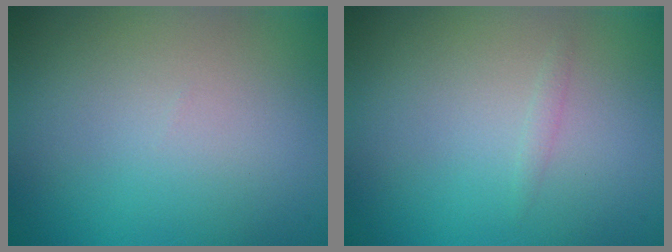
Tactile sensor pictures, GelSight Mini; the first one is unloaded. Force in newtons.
{"total": 0.6, "press": 0.6, "slide": 0.0}